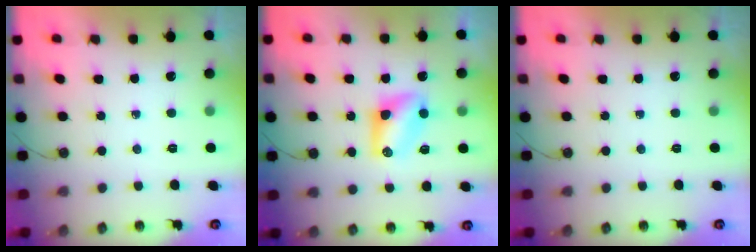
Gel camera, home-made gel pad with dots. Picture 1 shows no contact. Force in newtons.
{"total": 7.1, "press": 7.0, "slide": 1.0}
{"total": 0.0}